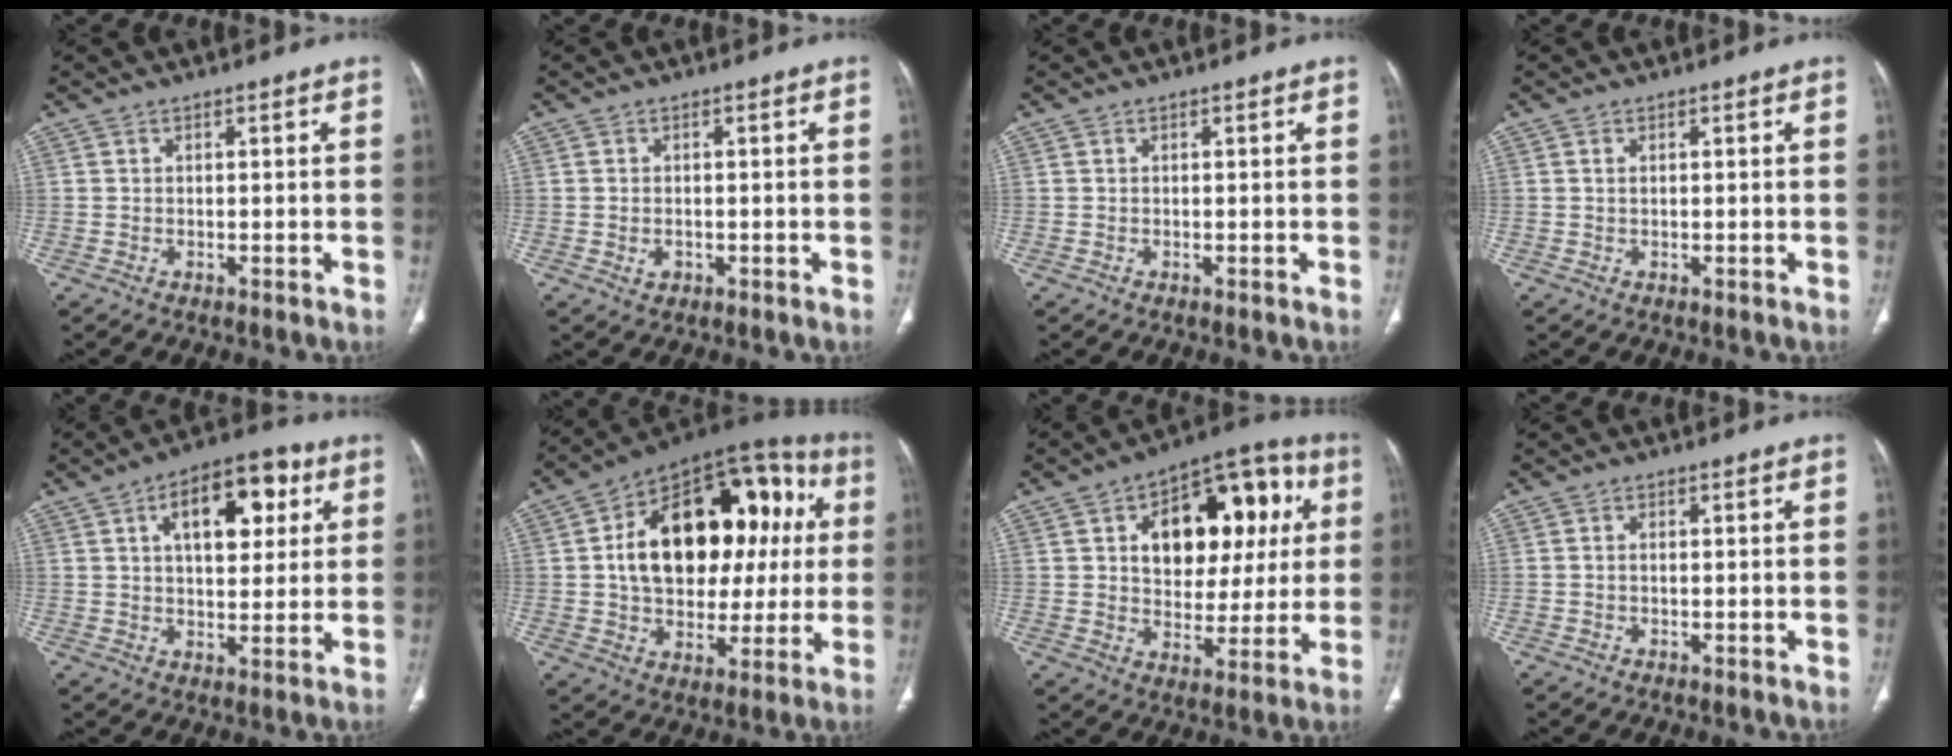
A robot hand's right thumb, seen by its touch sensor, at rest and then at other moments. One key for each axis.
{"total": 1.8, "fx": -0.4, "fy": 1.5, "fz": 1.0, "tx": -0.016, "ty": 0.004, "tz": -0.001}
{"total": 0.0}
{"total": 0.6, "fx": 0.2, "fy": 0.3, "fz": 0.5, "tx": -0.014, "ty": 0.004, "tz": 0.004}
{"total": 14.2, "fx": 4.9, "fy": 7.6, "fz": 11.0, "tx": -0.123, "ty": 0.006, "tz": 0.069}
{"total": 28.1, "fx": 4.0, "fy": 17.6, "fz": 21.5, "tx": -0.299, "ty": 0.040, "tz": 0.062}
{"total": 21.5, "fx": 5.5, "fy": 13.2, "fz": 16.1, "tx": -0.170, "ty": 0.021, "tz": 0.081}
{"total": 0.7, "fx": -0.1, "fy": 0.5, "fz": 0.5, "tx": -0.012, "ty": 0.001, "tz": -0.002}